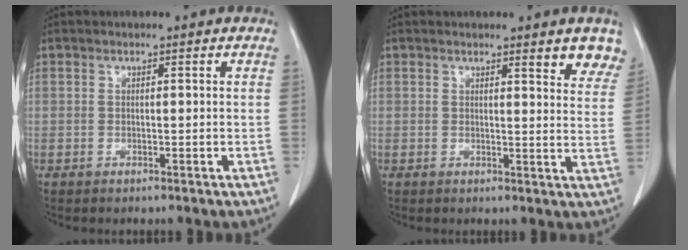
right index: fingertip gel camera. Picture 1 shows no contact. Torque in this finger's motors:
{"motor_torque": [0.26, 0.28, 0.08, 0.02]}